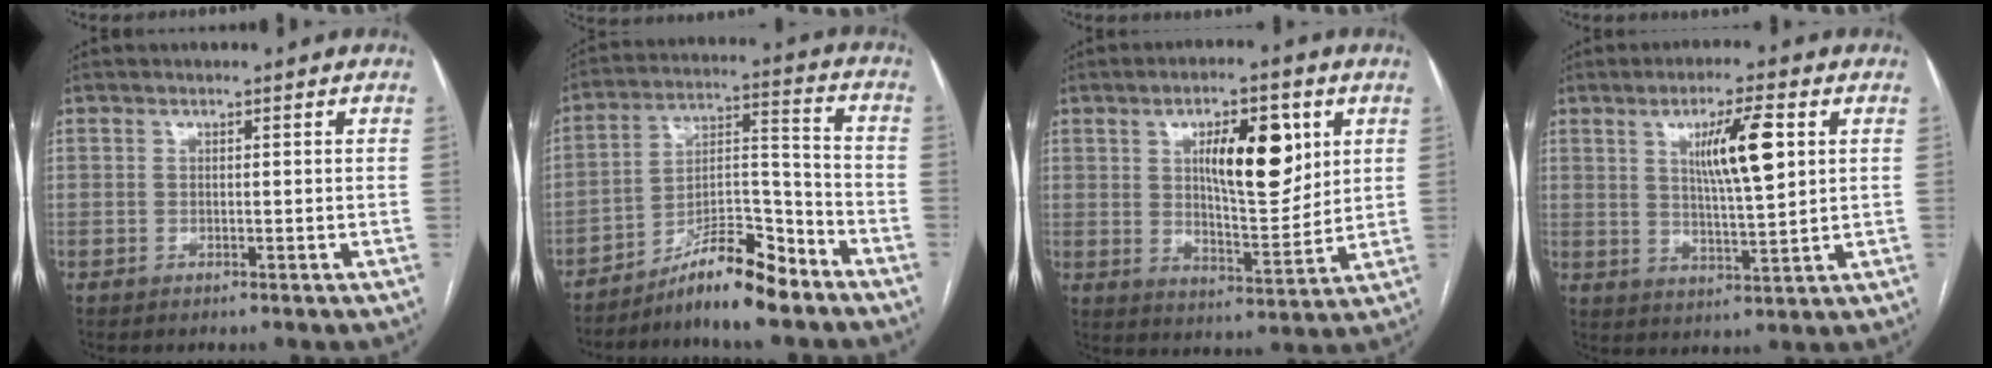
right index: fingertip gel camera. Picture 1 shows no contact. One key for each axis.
{"total": 11.5, "fx": -9.2, "fy": 1.7, "fz": 6.8, "tx": -0.109, "ty": 0.022, "tz": -0.158}
{"total": 12.1, "fx": 4.2, "fy": 4.1, "fz": 10.6, "tx": -0.164, "ty": 0.005, "tz": 0.073}
{"total": 8.9, "fx": 2.9, "fy": 1.1, "fz": 8.3, "tx": -0.143, "ty": 0.001, "tz": 0.051}